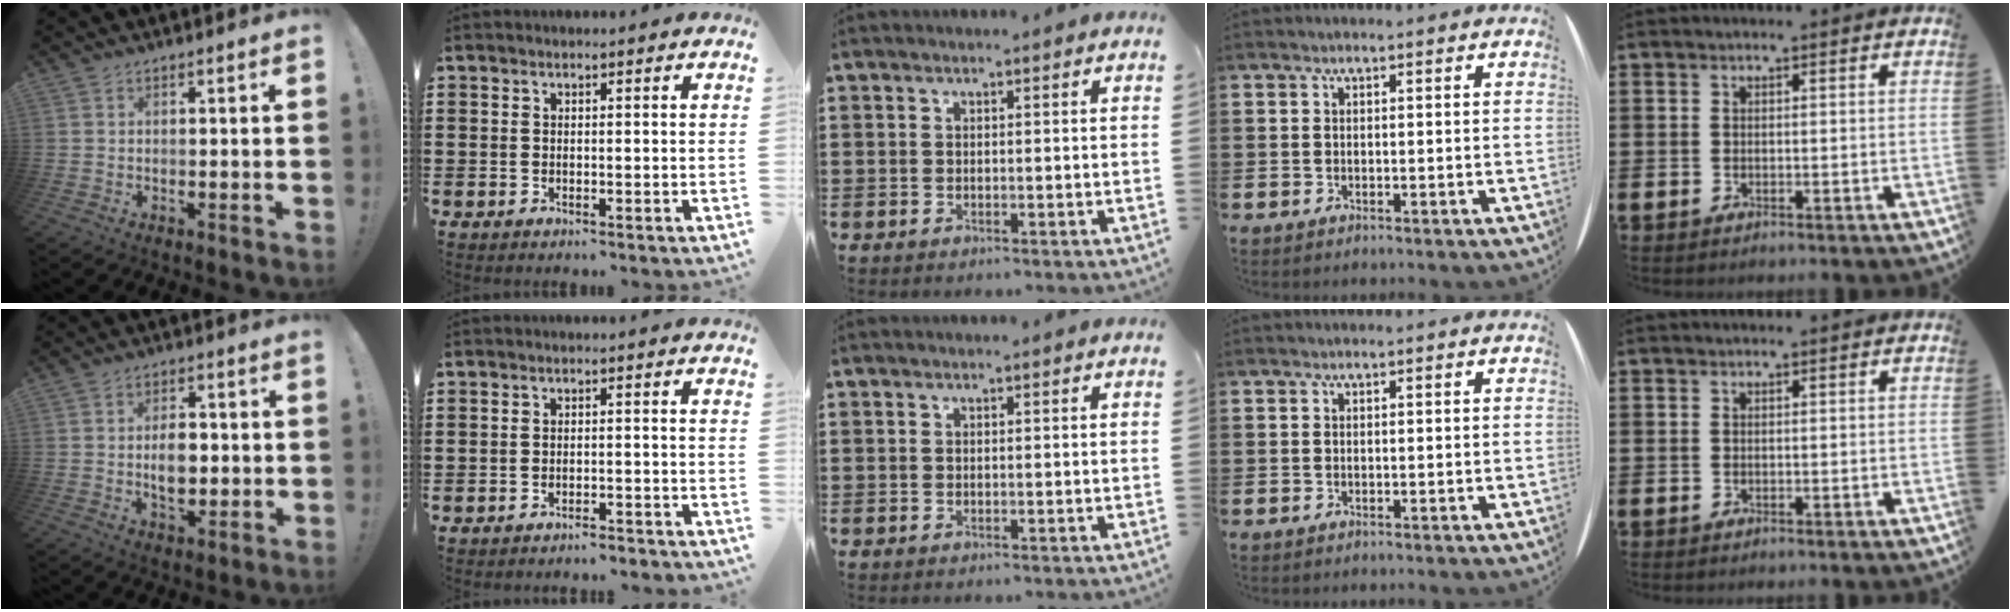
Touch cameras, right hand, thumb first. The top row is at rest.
{"thumb": {"total": 6.9, "force": [-0.3, 4.7, 5.0], "torque": [-0.066, 0.003, -0.008]}, "index": {"total": 2.2, "force": [-2.2, 0.1, 0.2], "torque": [-0.008, 0.002, -0.047]}}